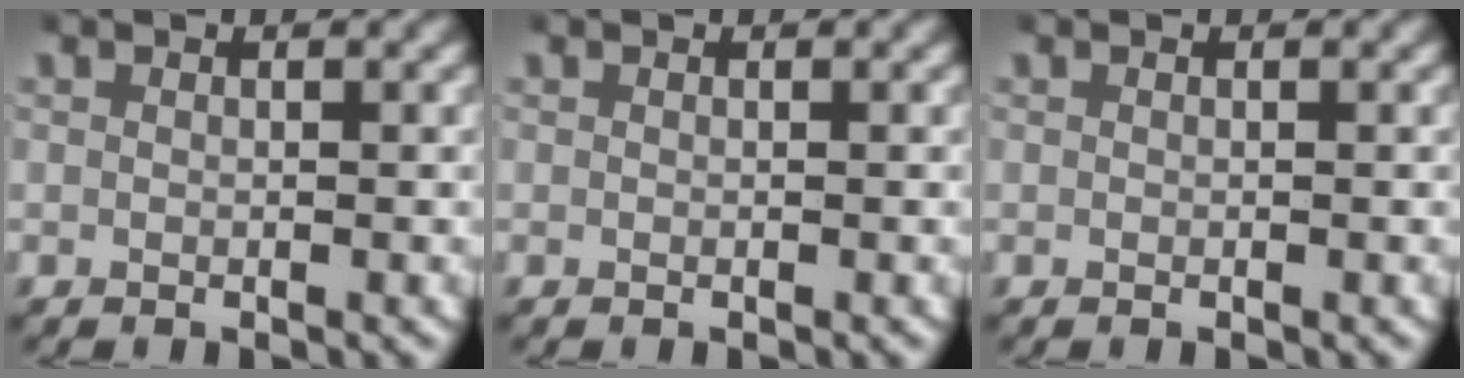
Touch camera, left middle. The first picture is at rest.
{"total": 0.0}
{"total": 0.0}